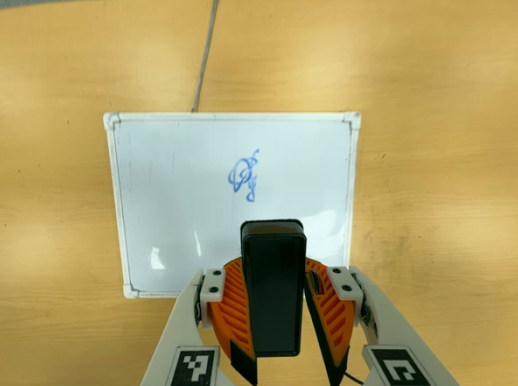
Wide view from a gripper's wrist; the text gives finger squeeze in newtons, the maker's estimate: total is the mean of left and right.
{"total": 10.9, "left": 10.6, "right": 11.1}